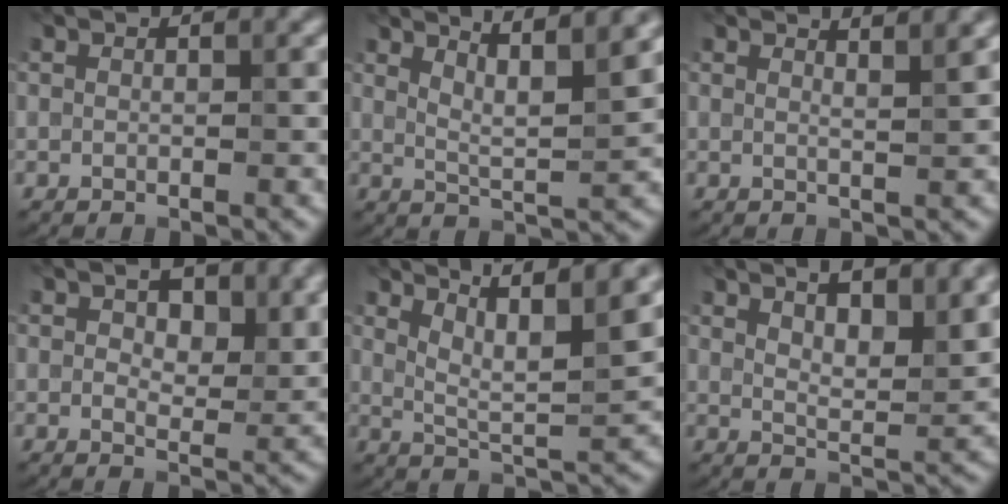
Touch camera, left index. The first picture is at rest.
{"total": 5.5, "force": [3.7, 0.9, 4.0], "torque": [-0.061, 0.004, 0.057]}
{"total": 3.1, "force": [2.2, 0.9, 2.0], "torque": [-0.009, 0.018, 0.001]}
{"total": 5.0, "force": [2.2, 2.6, 3.6], "torque": [-0.050, -0.007, 0.035]}
{"total": 8.2, "force": [5.3, 1.7, 6.0], "torque": [-0.094, 0.009, 0.085]}
{"total": 9.9, "force": [5.9, 3.4, 7.3], "torque": [-0.074, 0.030, 0.065]}